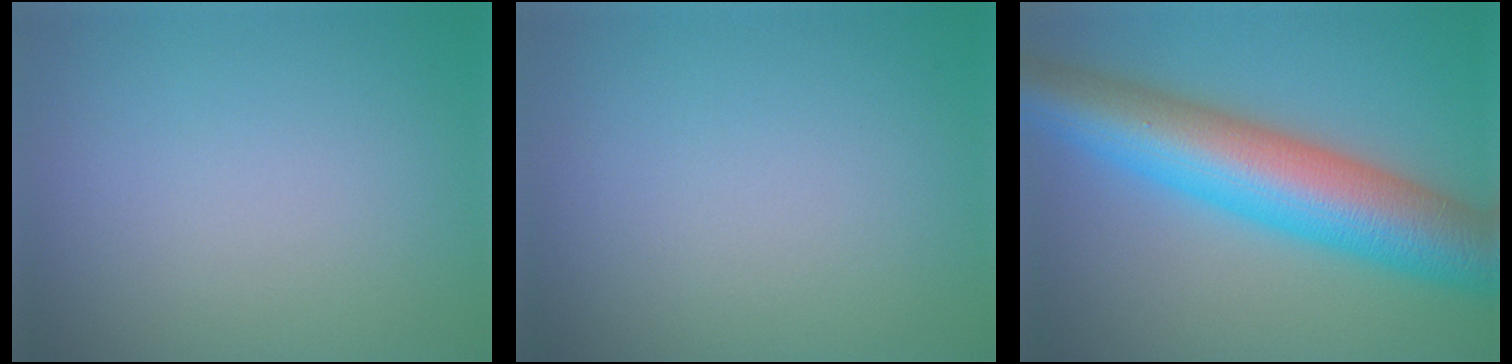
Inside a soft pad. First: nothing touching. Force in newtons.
{"total": 0.0}
{"total": 12.3, "press": 12.3, "slide": 0.1}